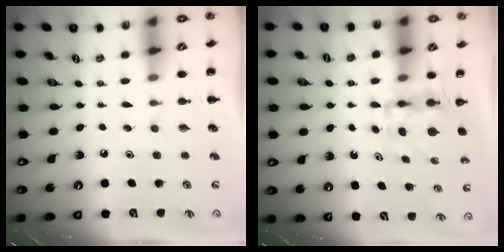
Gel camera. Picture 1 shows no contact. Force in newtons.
{"total": 3.9, "press": 3.9, "slide": 0.3}